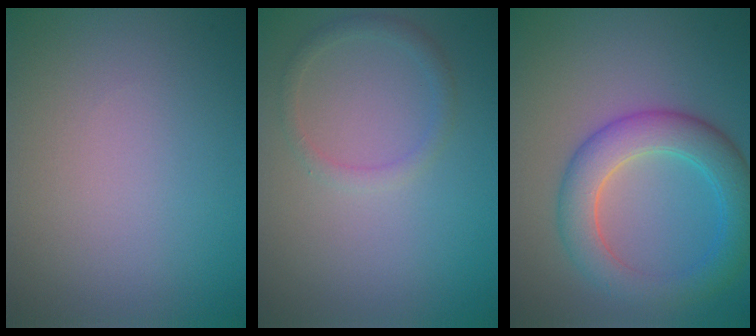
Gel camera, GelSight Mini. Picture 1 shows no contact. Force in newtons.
{"total": 1.4, "press": 1.4, "slide": 0.2}
{"total": 5.7, "press": 5.7, "slide": 0.1}